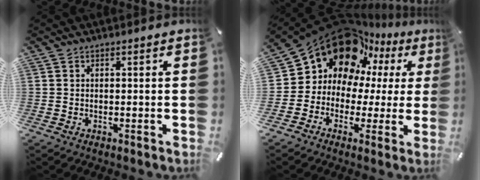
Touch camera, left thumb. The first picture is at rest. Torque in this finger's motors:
{"motor_torque": [2.35, 2.66, 2.34, -0.43, 0.20]}